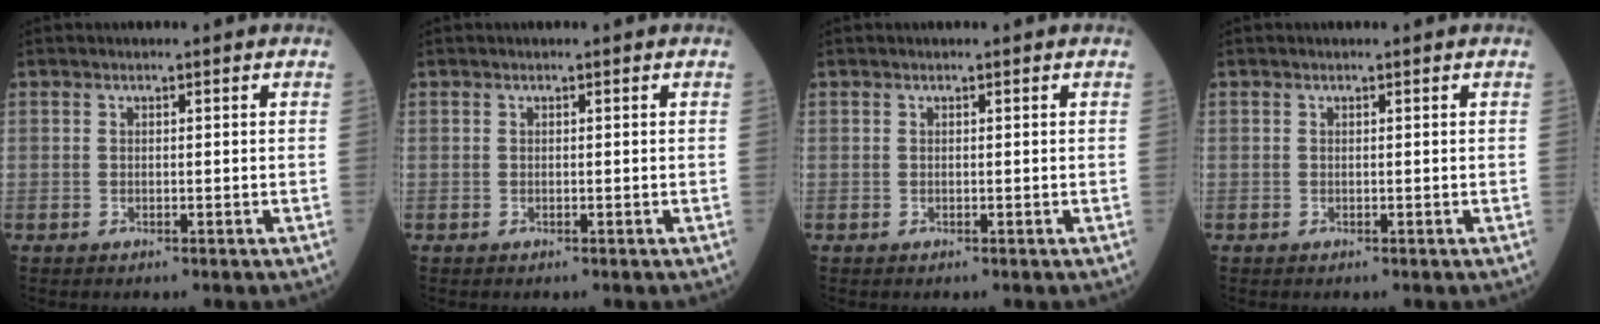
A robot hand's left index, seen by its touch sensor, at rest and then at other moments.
{"total": 0.0}
{"total": 0.0}
{"total": 0.0}